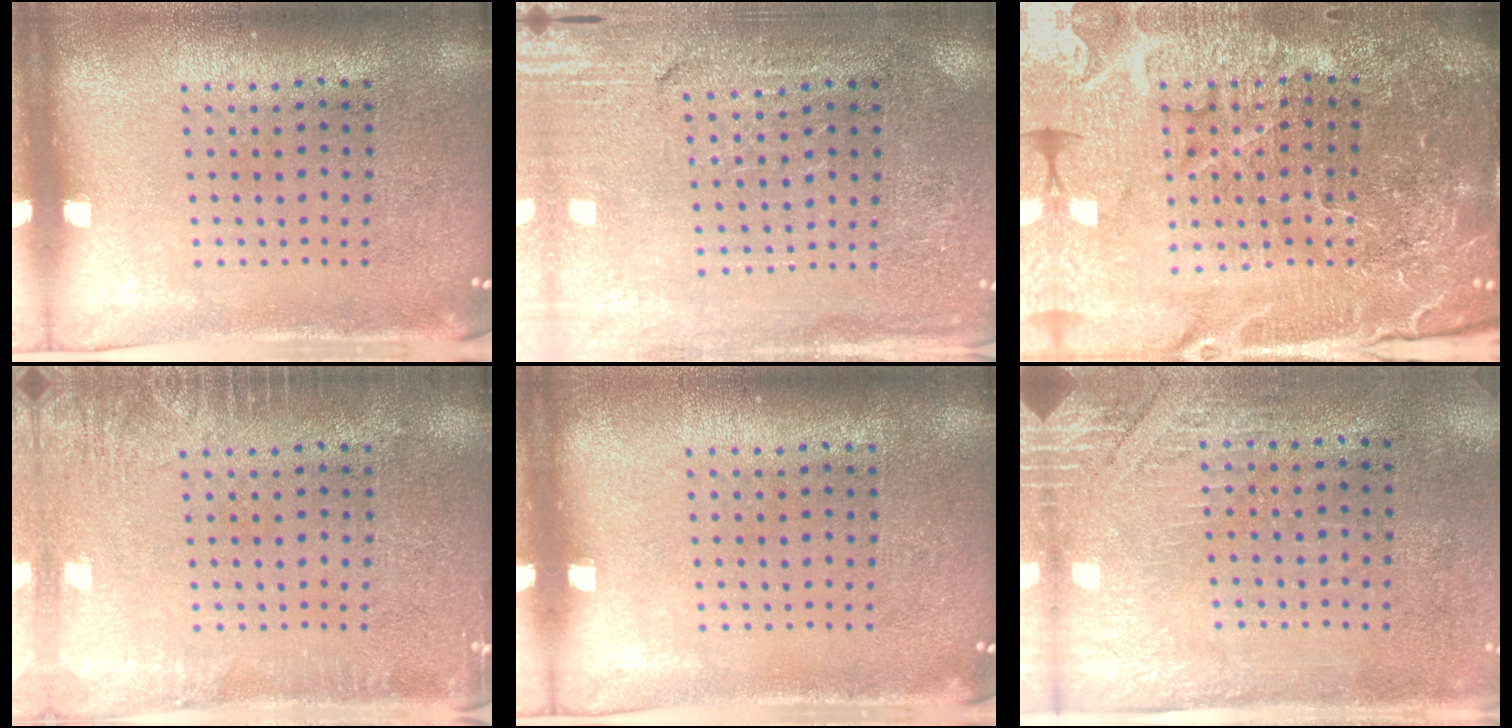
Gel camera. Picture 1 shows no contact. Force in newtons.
{"total": 3.1, "press": 2.9, "slide": 0.8}
{"total": 6.7, "press": 5.8, "slide": 3.3}
{"total": 2.3, "press": 2.2, "slide": 0.2}
{"total": 0.0}
{"total": 2.9, "press": 2.5, "slide": 1.5}